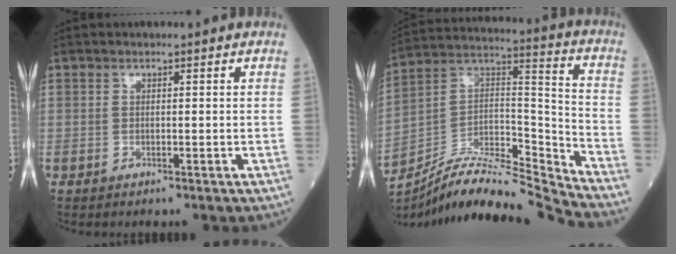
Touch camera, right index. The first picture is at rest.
{"total": 17.2, "force": [-16.8, 0.3, 3.9], "torque": [-0.057, 0.056, -0.295]}